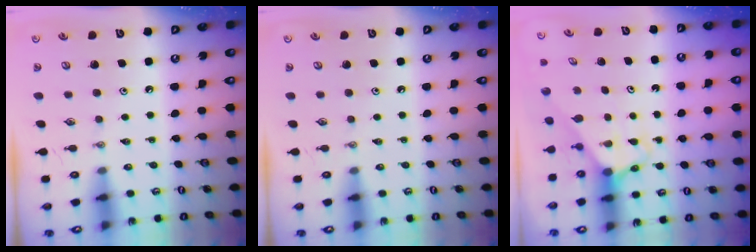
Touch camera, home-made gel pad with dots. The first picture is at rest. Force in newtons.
{"total": 0.0}
{"total": 2.6, "press": 2.6, "slide": 0.2}